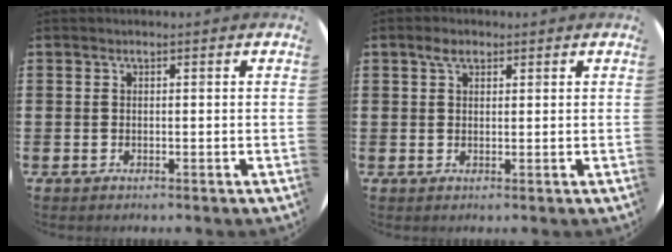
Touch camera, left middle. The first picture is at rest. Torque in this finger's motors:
{"motor_torque": [0.56, -0.38, 0.03, 0.03]}